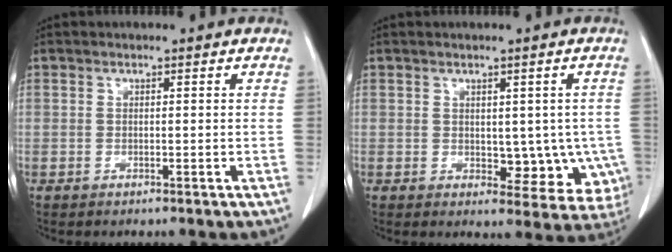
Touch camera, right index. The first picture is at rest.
{"total": 7.9, "force": [-1.0, 4.7, 6.3], "torque": [-0.048, 0.003, -0.002]}